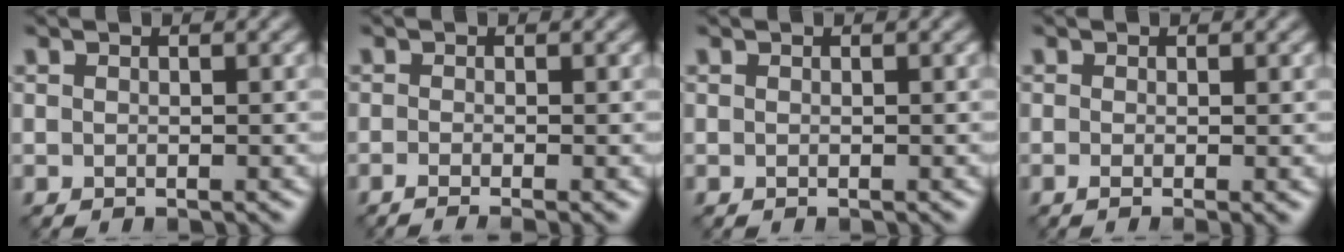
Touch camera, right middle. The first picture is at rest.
{"total": 2.3, "force": [-0.9, 0.7, 1.9], "torque": [-0.019, -0.011, -0.021]}
{"total": 0.0}
{"total": 1.6, "force": [-0.3, 0.4, 1.5], "torque": [-0.021, -0.008, -0.008]}